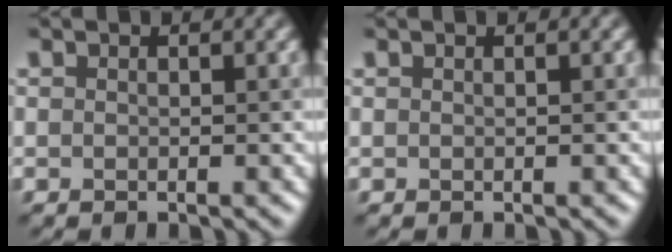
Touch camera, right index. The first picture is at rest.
{"total": 0.0}